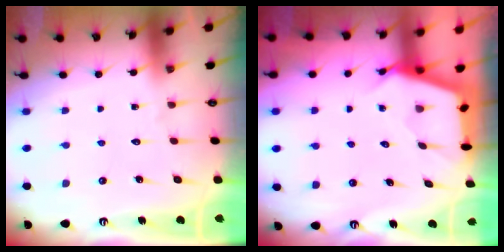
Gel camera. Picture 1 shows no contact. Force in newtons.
{"total": 2.8, "press": 2.8, "slide": 0.3}